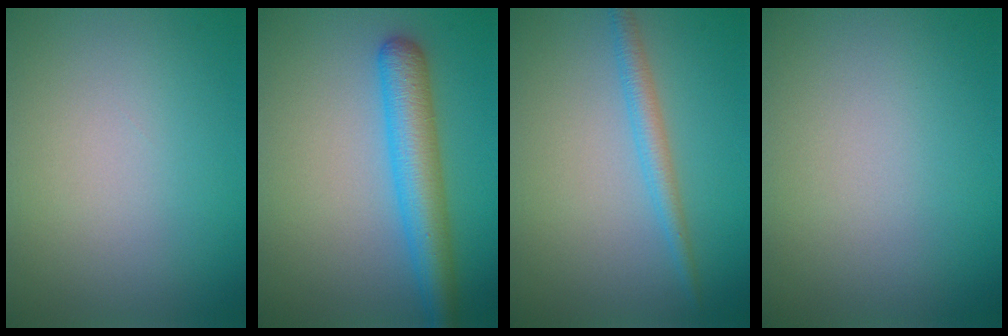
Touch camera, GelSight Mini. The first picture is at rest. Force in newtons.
{"total": 5.3, "press": 5.3, "slide": 0.2}
{"total": 2.1, "press": 2.1, "slide": 0.1}
{"total": 0.0}